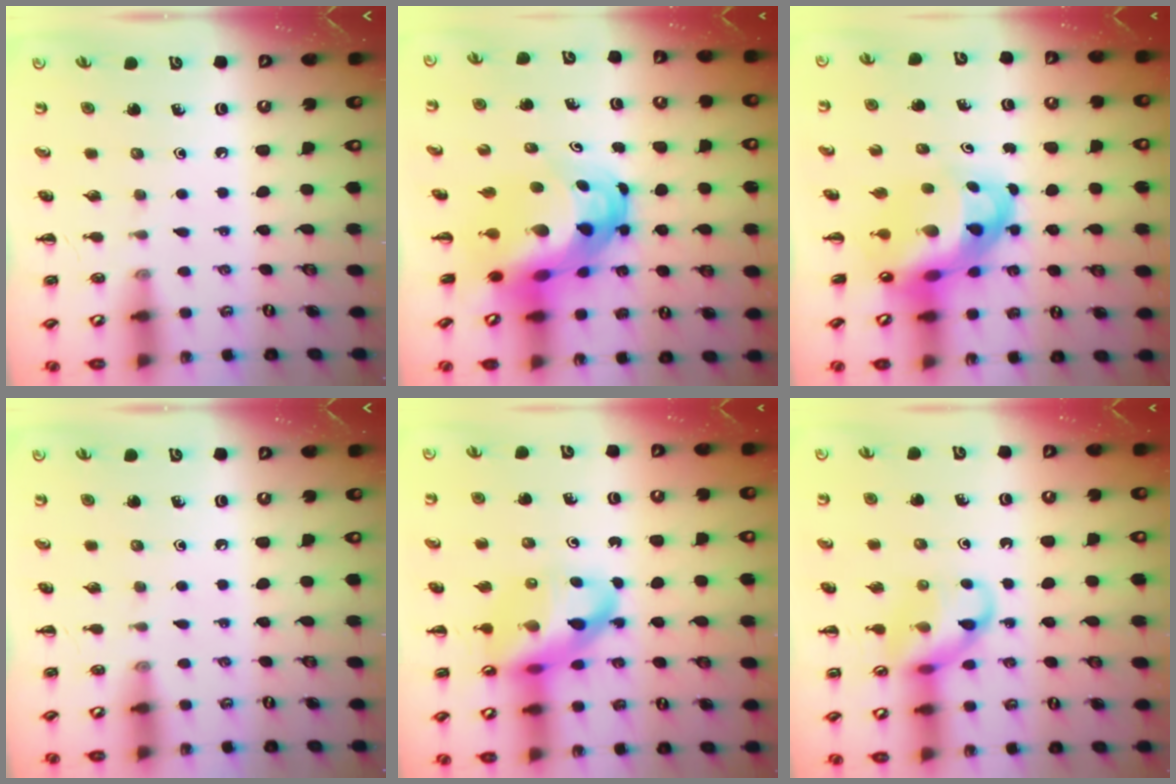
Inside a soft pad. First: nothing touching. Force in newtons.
{"total": 9.0, "press": 8.7, "slide": 2.5}
{"total": 7.8, "press": 7.5, "slide": 2.1}
{"total": 0.0}
{"total": 15.1, "press": 14.5, "slide": 4.0}
{"total": 11.1, "press": 11.0, "slide": 1.3}